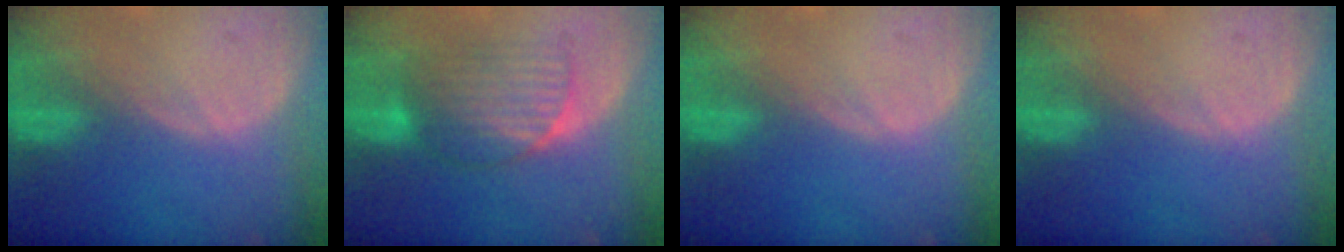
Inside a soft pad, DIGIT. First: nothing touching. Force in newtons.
{"total": 6.8, "press": 6.6, "slide": 1.4}
{"total": 0.0}
{"total": 0.0}